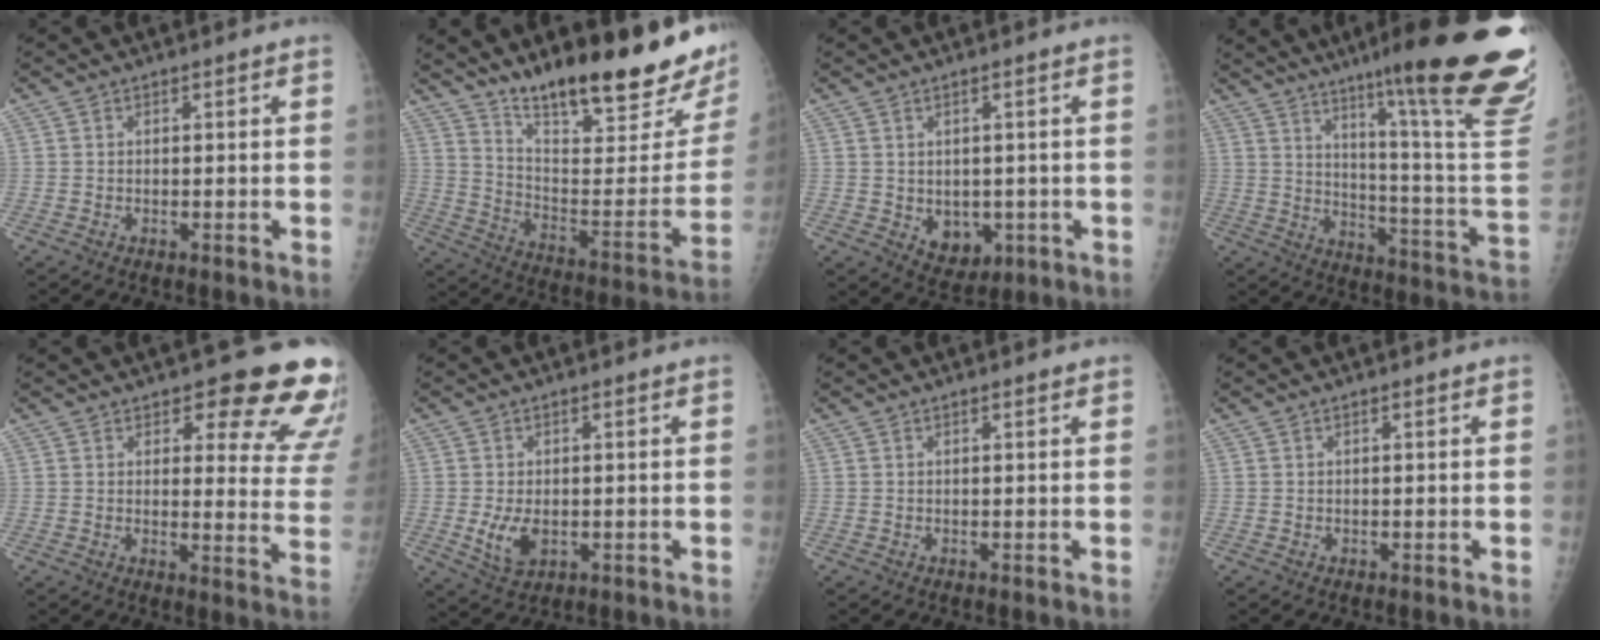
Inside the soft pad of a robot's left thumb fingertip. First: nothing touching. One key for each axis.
{"total": 28.3, "fx": 19.8, "fy": 6.6, "fz": 19.1, "tx": -0.256, "ty": -0.096, "tz": 0.302}
{"total": 6.0, "fx": -0.9, "fy": 4.5, "fz": 3.9, "tx": -0.029, "ty": -0.009, "tz": 0.007}
{"total": 29.2, "fx": 18.1, "fy": 2.5, "fz": 22.8, "tx": -0.263, "ty": -0.097, "tz": 0.261}
{"total": 16.3, "fx": 12.2, "fy": 5.5, "fz": 9.2, "tx": -0.054, "ty": -0.077, "tz": 0.125}
{"total": 5.3, "fx": -0.7, "fy": 3.3, "fz": 4.1, "tx": -0.073, "ty": -0.011, "tz": -0.004}
{"total": 0.7, "fx": 0.6, "fy": 0.0, "fz": 0.4, "tx": -0.006, "ty": 0.001, "tz": 0.010}
{"total": 0.0}